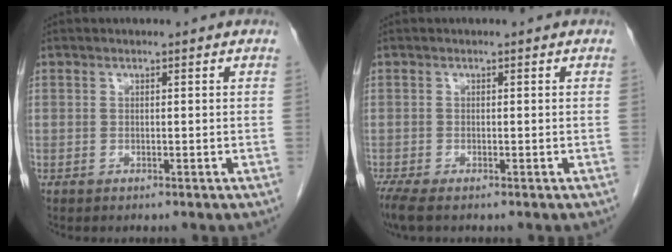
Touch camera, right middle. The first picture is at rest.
{"total": 2.7, "force": [-2.0, 0.3, 1.7], "torque": [-0.035, -0.011, -0.038]}